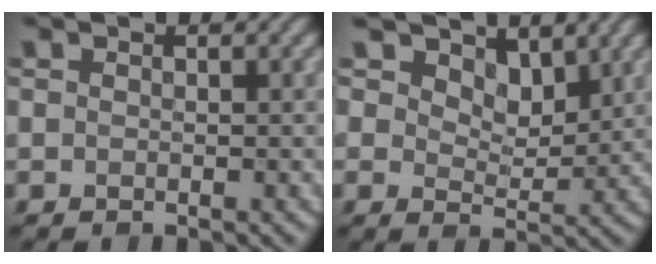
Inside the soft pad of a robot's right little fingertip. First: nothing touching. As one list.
[{"total": 4.7, "force": [3.3, 2.7, 2.2], "torque": [-0.051, -0.017, 0.055]}]